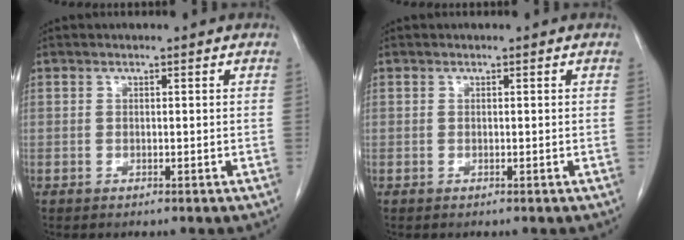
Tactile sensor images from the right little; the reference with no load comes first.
{"total": 0.0}